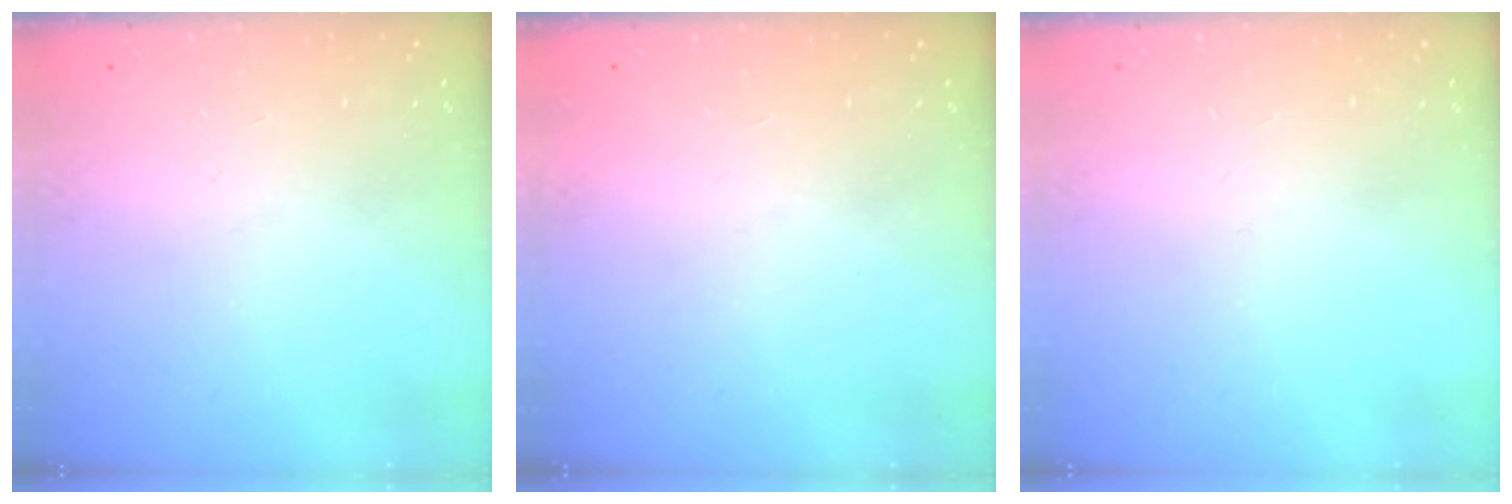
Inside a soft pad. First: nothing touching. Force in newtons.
{"total": 1.5, "press": 1.5, "slide": 0.1}
{"total": 0.0}